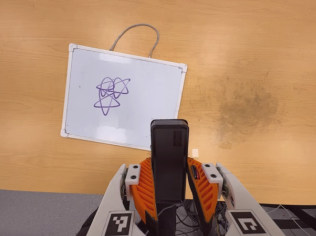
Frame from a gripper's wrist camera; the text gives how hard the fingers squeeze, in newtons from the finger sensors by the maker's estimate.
{"total": 4.6, "left": 3.4, "right": 5.8}